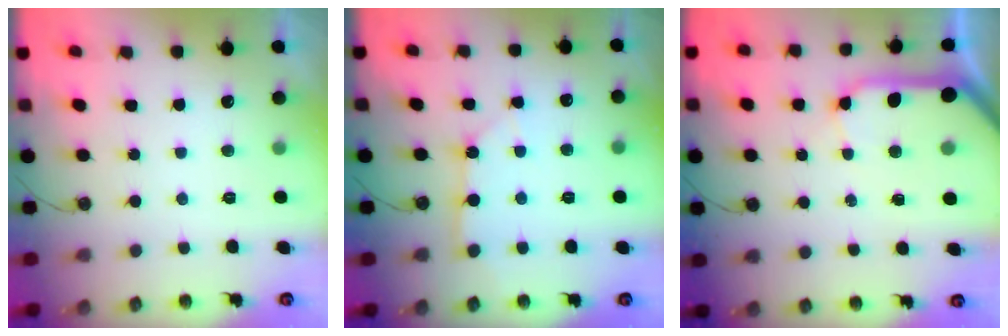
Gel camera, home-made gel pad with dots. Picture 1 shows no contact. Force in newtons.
{"total": 5.1, "press": 5.1, "slide": 0.5}
{"total": 14.9, "press": 14.7, "slide": 1.9}